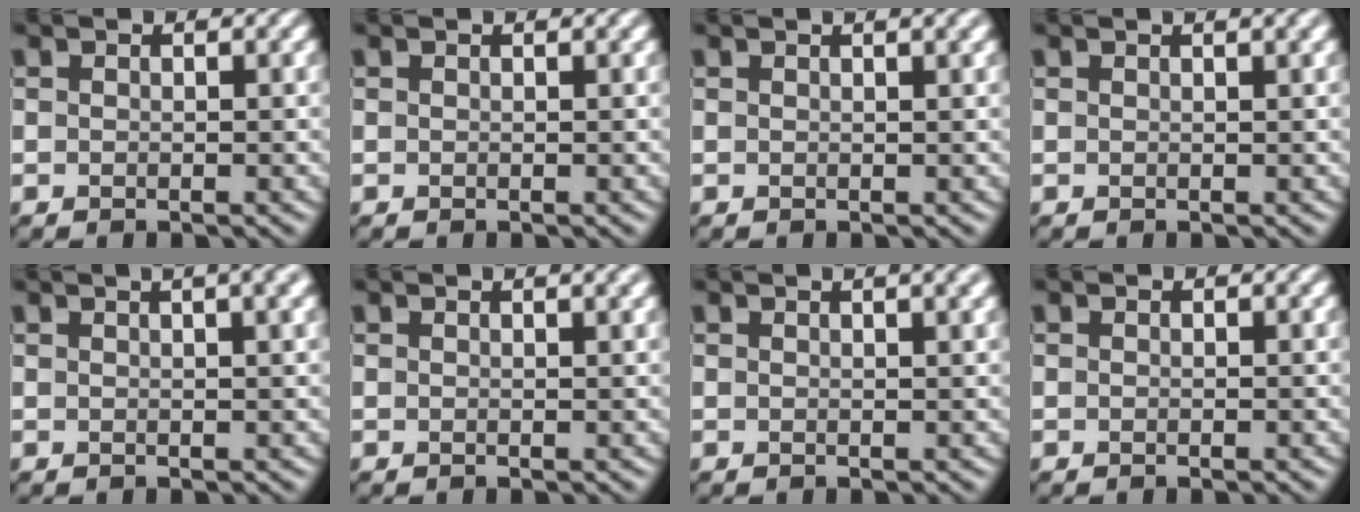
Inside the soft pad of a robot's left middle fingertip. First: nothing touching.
{"total": 0.8, "force": [0.6, 0.2, 0.5], "torque": [-0.011, -0.001, 0.005]}
{"total": 3.5, "force": [2.2, 1.3, 2.4], "torque": [-0.017, 0.013, 0.009]}
{"total": 2.9, "force": [1.9, 1.0, 2.0], "torque": [-0.016, 0.009, 0.008]}
{"total": 7.7, "force": [4.4, 3.2, 5.4], "torque": [-0.042, 0.045, 0.030]}
{"total": 3.2, "force": [2.1, 1.2, 2.1], "torque": [-0.013, 0.012, 0.007]}
{"total": 4.9, "force": [3.0, 2.0, 3.4], "torque": [-0.023, 0.029, 0.008]}
{"total": 0.0}